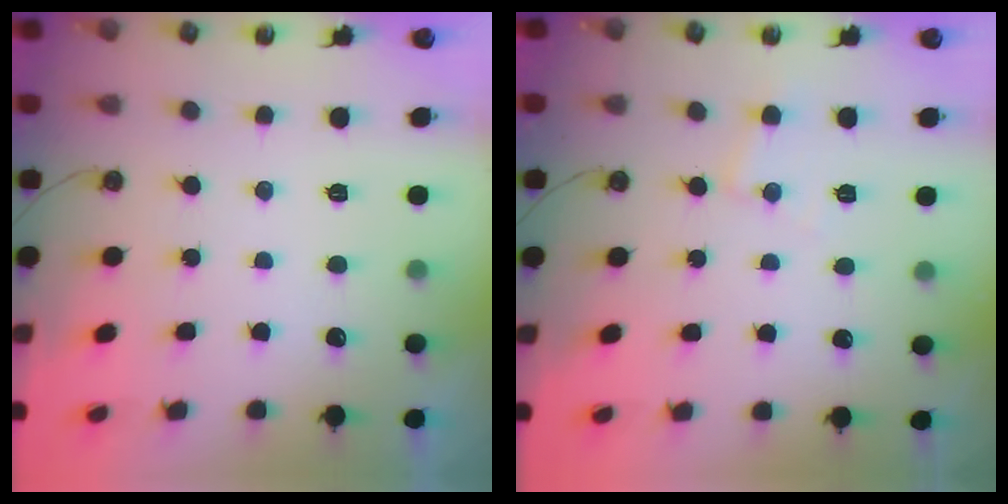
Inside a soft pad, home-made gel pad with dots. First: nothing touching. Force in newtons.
{"total": 6.2, "press": 6.2, "slide": 0.2}